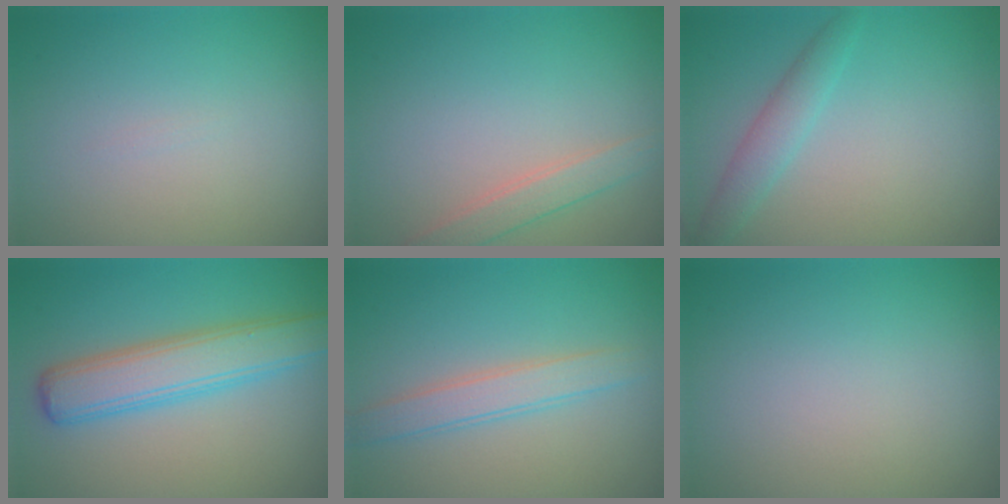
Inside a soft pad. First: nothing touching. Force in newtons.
{"total": 2.1, "press": 2.1, "slide": 0.1}
{"total": 2.3, "press": 2.3, "slide": 0.1}
{"total": 5.3, "press": 5.3, "slide": 0.1}
{"total": 2.6, "press": 2.6, "slide": 0.0}
{"total": 0.0}